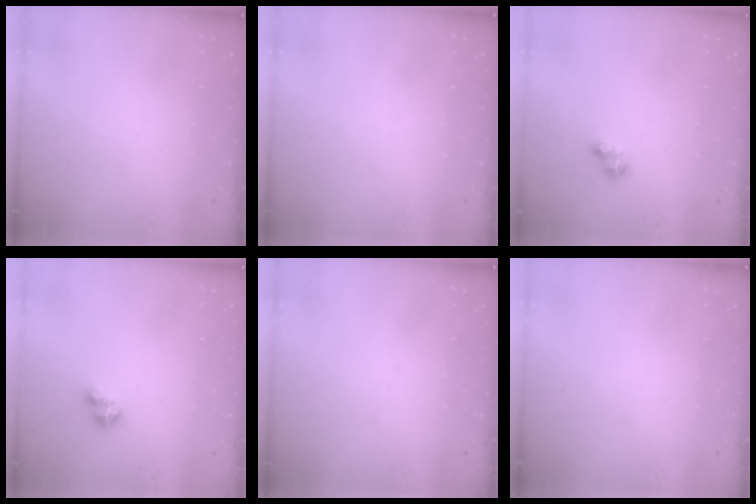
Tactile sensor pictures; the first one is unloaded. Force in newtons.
{"total": 0.0}
{"total": 3.5, "press": 3.5, "slide": 0.5}
{"total": 2.8, "press": 2.8, "slide": 0.2}
{"total": 0.0}
{"total": 0.0}